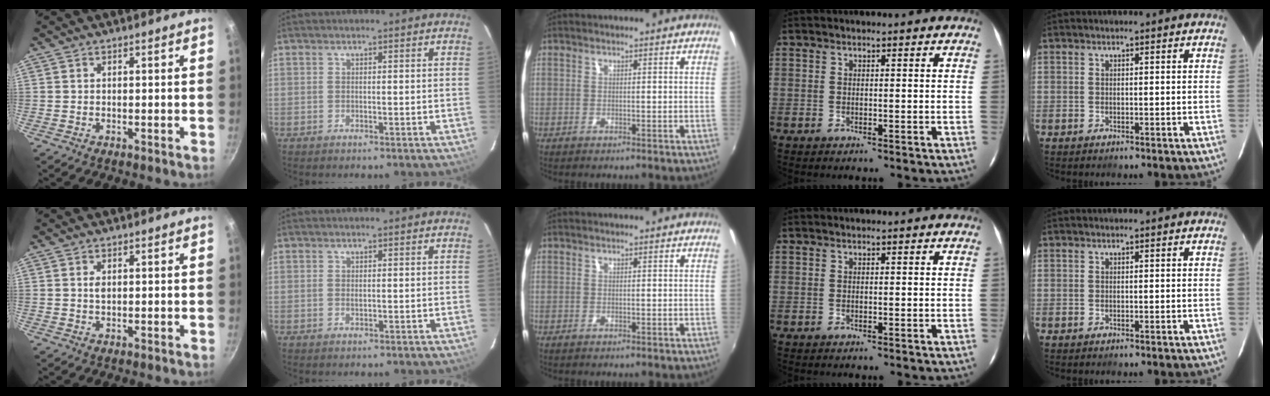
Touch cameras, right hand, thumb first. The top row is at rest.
{"thumb": {"total": 1.4, "force": [0.3, 0.9, 1.0], "torque": [-0.017, 0.000, 0.005]}, "index": {"total": 0.7, "force": [0.1, 0.3, 0.6], "torque": [-0.012, 0.001, 0.002]}}